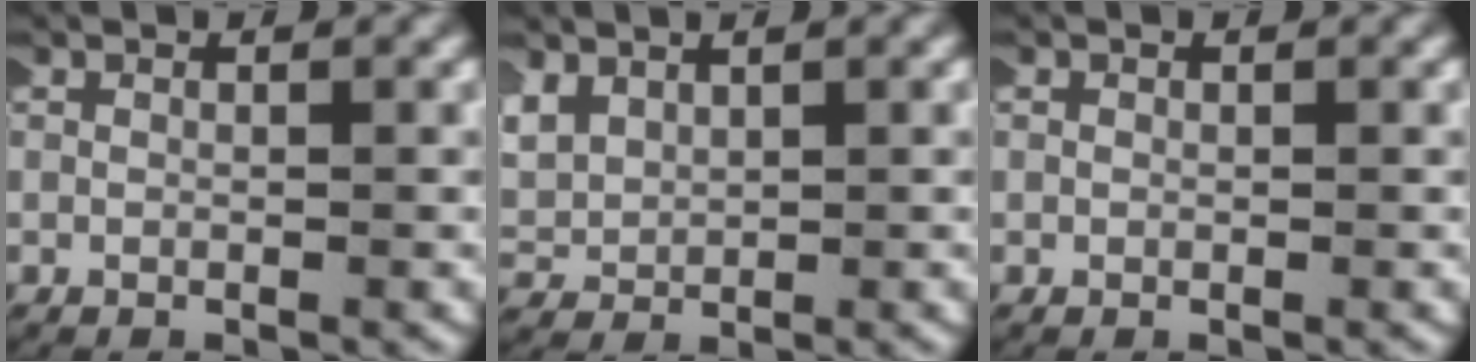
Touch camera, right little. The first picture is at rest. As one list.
[{"total": 3.3, "force": [1.4, 2.6, 1.6], "torque": [-0.057, -0.005, 0.035]}, {"total": 0.0}]